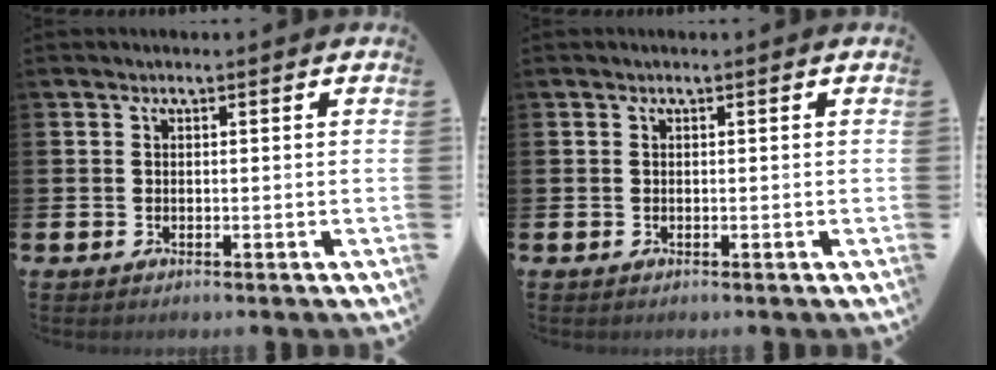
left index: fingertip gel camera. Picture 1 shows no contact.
{"total": 0.0}